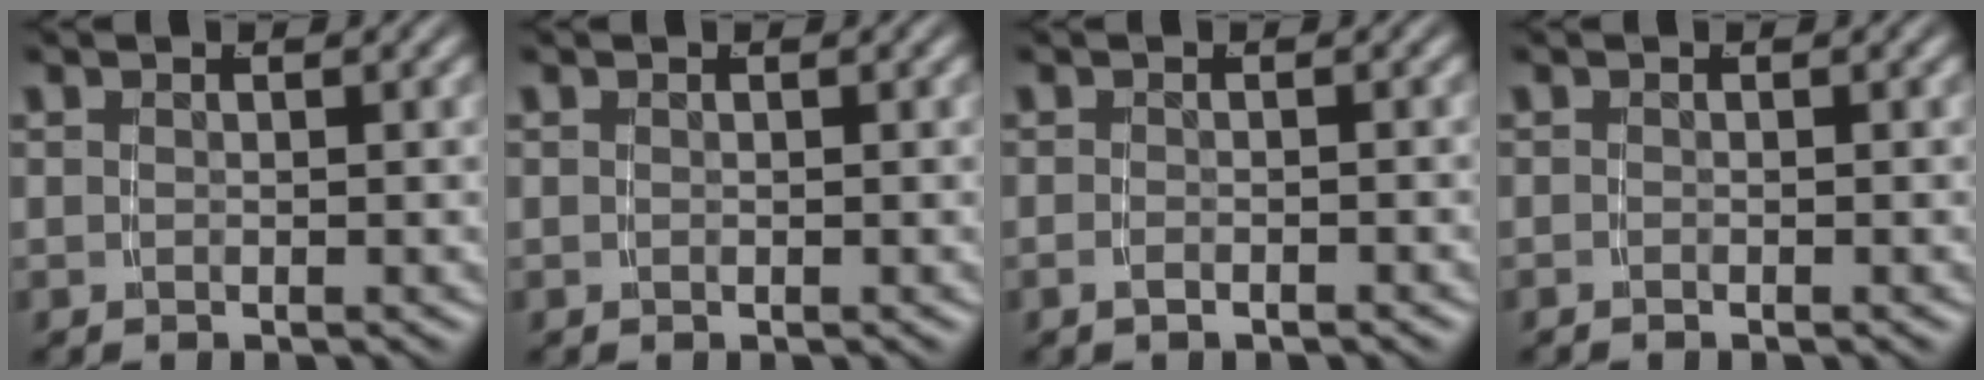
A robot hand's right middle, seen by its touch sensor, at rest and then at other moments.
{"total": 0.0}
{"total": 1.2, "force": [-1.1, -0.3, 0.4], "torque": [-0.011, 0.000, -0.018]}
{"total": 0.6, "force": [-0.6, -0.3, 0.1], "torque": [-0.002, -0.002, -0.010]}